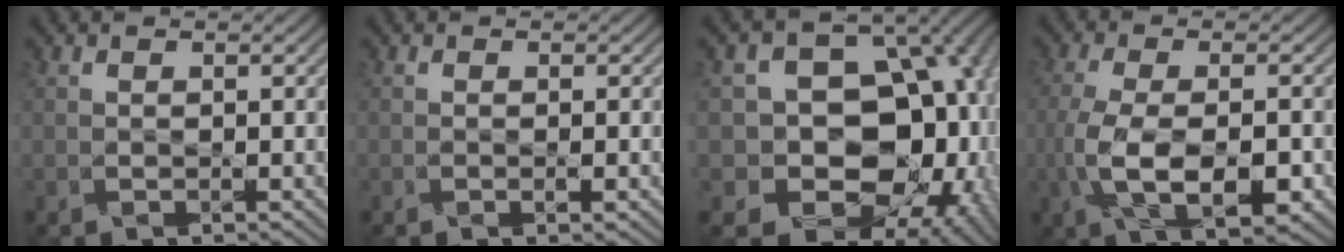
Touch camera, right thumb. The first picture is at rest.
{"total": 1.3, "force": [-0.7, -0.1, 1.1], "torque": [-0.018, -0.003, -0.012]}
{"total": 17.8, "force": [-1.4, 14.8, 9.7], "torque": [-0.162, -0.006, -0.002]}
{"total": 8.5, "force": [-2.8, 3.3, 7.3], "torque": [-0.157, -0.011, -0.046]}